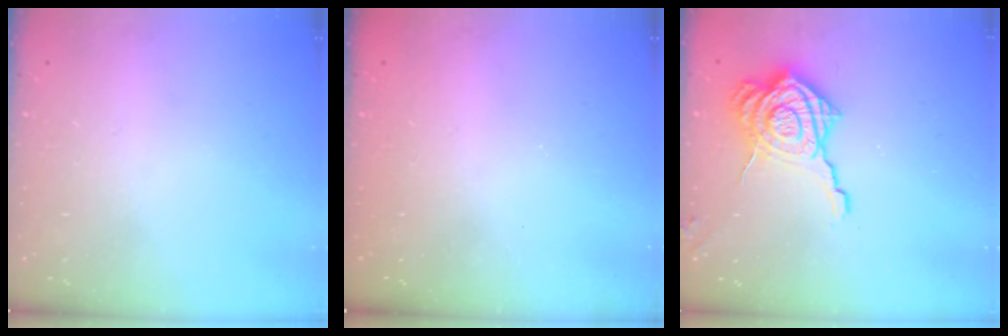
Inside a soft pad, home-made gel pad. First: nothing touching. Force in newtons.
{"total": 2.3, "press": 2.2, "slide": 0.7}
{"total": 16.3, "press": 16.2, "slide": 1.2}